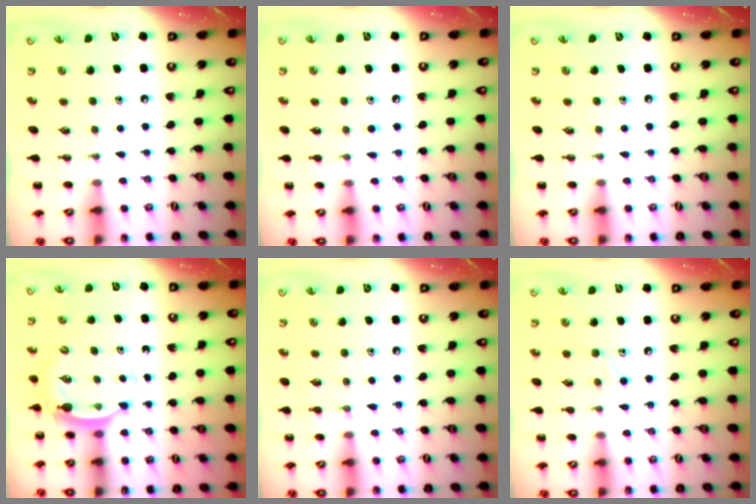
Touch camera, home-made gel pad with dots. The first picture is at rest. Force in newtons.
{"total": 5.2, "press": 4.9, "slide": 1.6}
{"total": 0.0}
{"total": 5.0, "press": 5.0, "slide": 0.3}
{"total": 6.9, "press": 6.6, "slide": 2.0}
{"total": 6.4, "press": 6.1, "slide": 2.2}